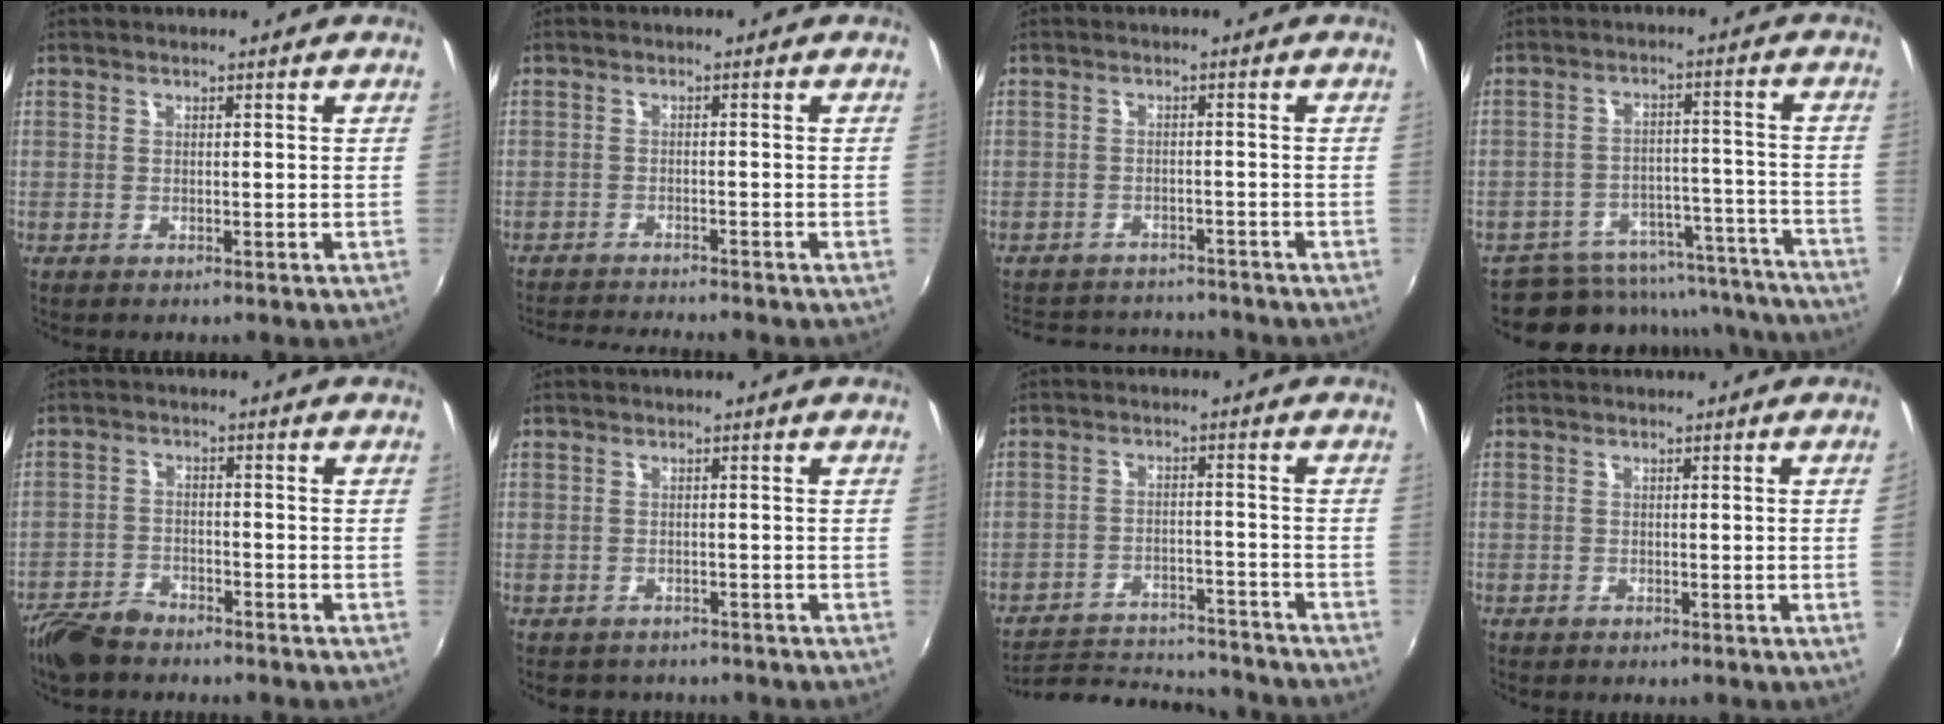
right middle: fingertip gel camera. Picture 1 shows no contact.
{"total": 6.3, "force": [-6.0, -0.1, 1.8], "torque": [-0.048, -0.013, -0.098]}
{"total": 10.9, "force": [-9.8, 3.9, 2.9], "torque": [-0.076, 0.018, -0.142]}
{"total": 20.8, "force": [-18.8, 7.8, 4.6], "torque": [-0.091, 0.048, -0.229]}
{"total": 6.9, "force": [-5.7, 2.7, 2.7], "torque": [-0.077, -0.004, -0.106]}
{"total": 3.4, "force": [-3.0, 1.6, 0.6], "torque": [-0.017, -0.013, -0.043]}
{"total": 16.3, "force": [-15.1, 3.5, 5.0], "torque": [-0.109, 0.001, -0.214]}
{"total": 1.0, "force": [-0.2, -0.6, 0.8], "torque": [-0.012, -0.003, -0.003]}